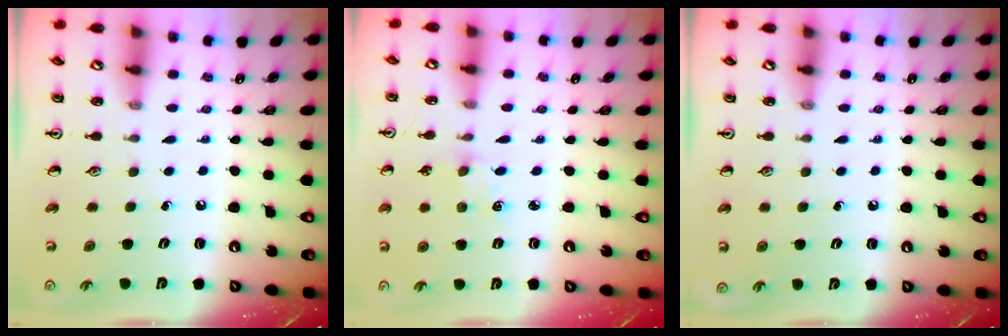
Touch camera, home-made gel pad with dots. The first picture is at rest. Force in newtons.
{"total": 1.3, "press": 1.3, "slide": 0.2}
{"total": 0.0}